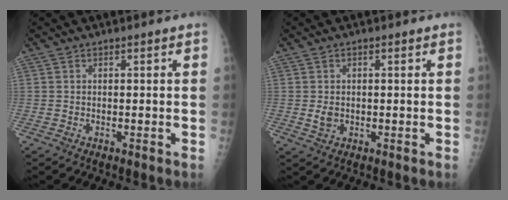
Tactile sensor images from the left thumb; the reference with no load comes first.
{"total": 2.3, "force": [-0.1, 1.8, 1.5], "torque": [-0.019, -0.002, 0.002]}